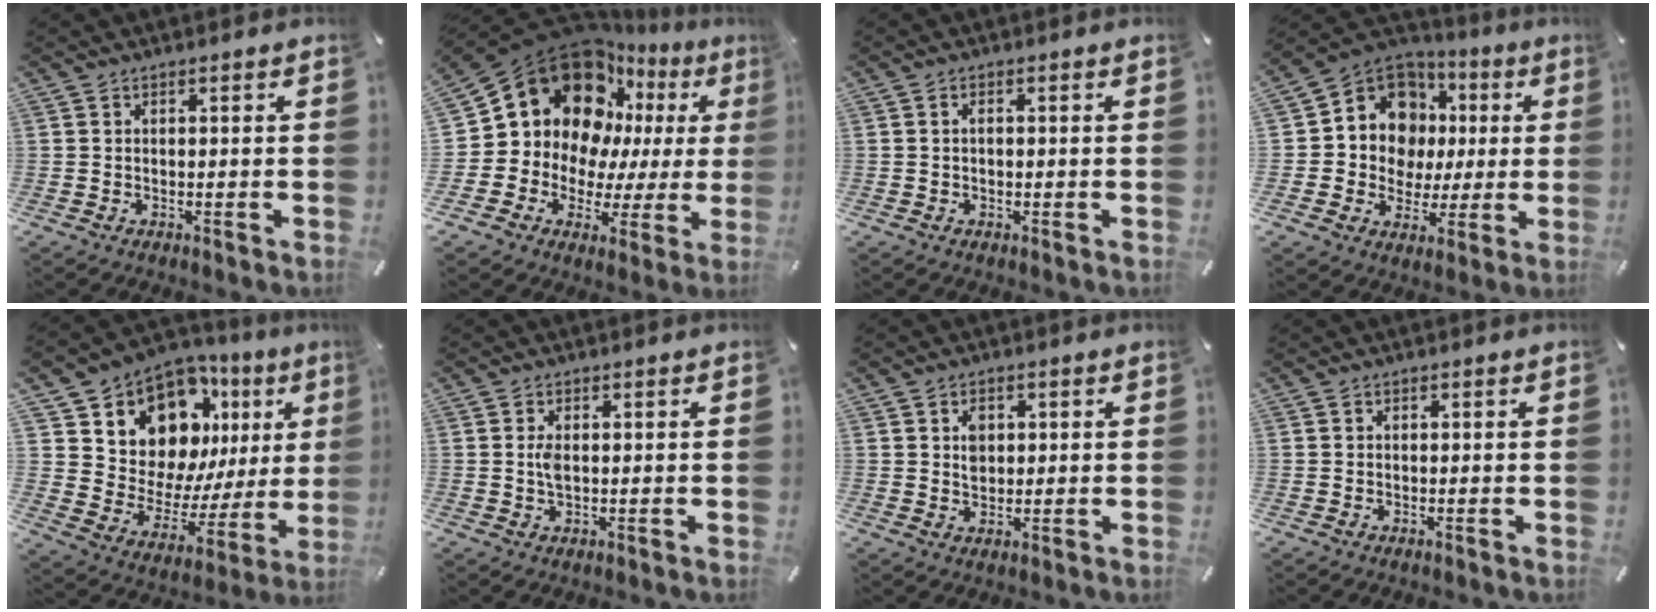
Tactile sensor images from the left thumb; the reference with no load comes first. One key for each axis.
{"total": 17.7, "fx": 7.2, "fy": 14.2, "fz": 7.6, "tx": -0.124, "ty": -0.068, "tz": 0.144}
{"total": 1.1, "fx": 0.0, "fy": 0.7, "fz": 0.9, "tx": -0.019, "ty": 0.003, "tz": -0.002}
{"total": 12.3, "fx": 2.5, "fy": 11.4, "fz": 3.8, "tx": -0.083, "ty": -0.027, "tz": 0.056}
{"total": 13.6, "fx": 8.9, "fy": 9.1, "fz": 4.9, "tx": -0.088, "ty": -0.086, "tz": 0.161}
{"total": 2.5, "fx": 0.3, "fy": 1.1, "fz": 2.3, "tx": -0.061, "ty": -0.003, "tz": -0.002}
{"total": 3.2, "fx": 0.7, "fy": 2.6, "fz": 1.7, "tx": -0.022, "ty": 0.001, "tz": 0.008}
{"total": 0.0}